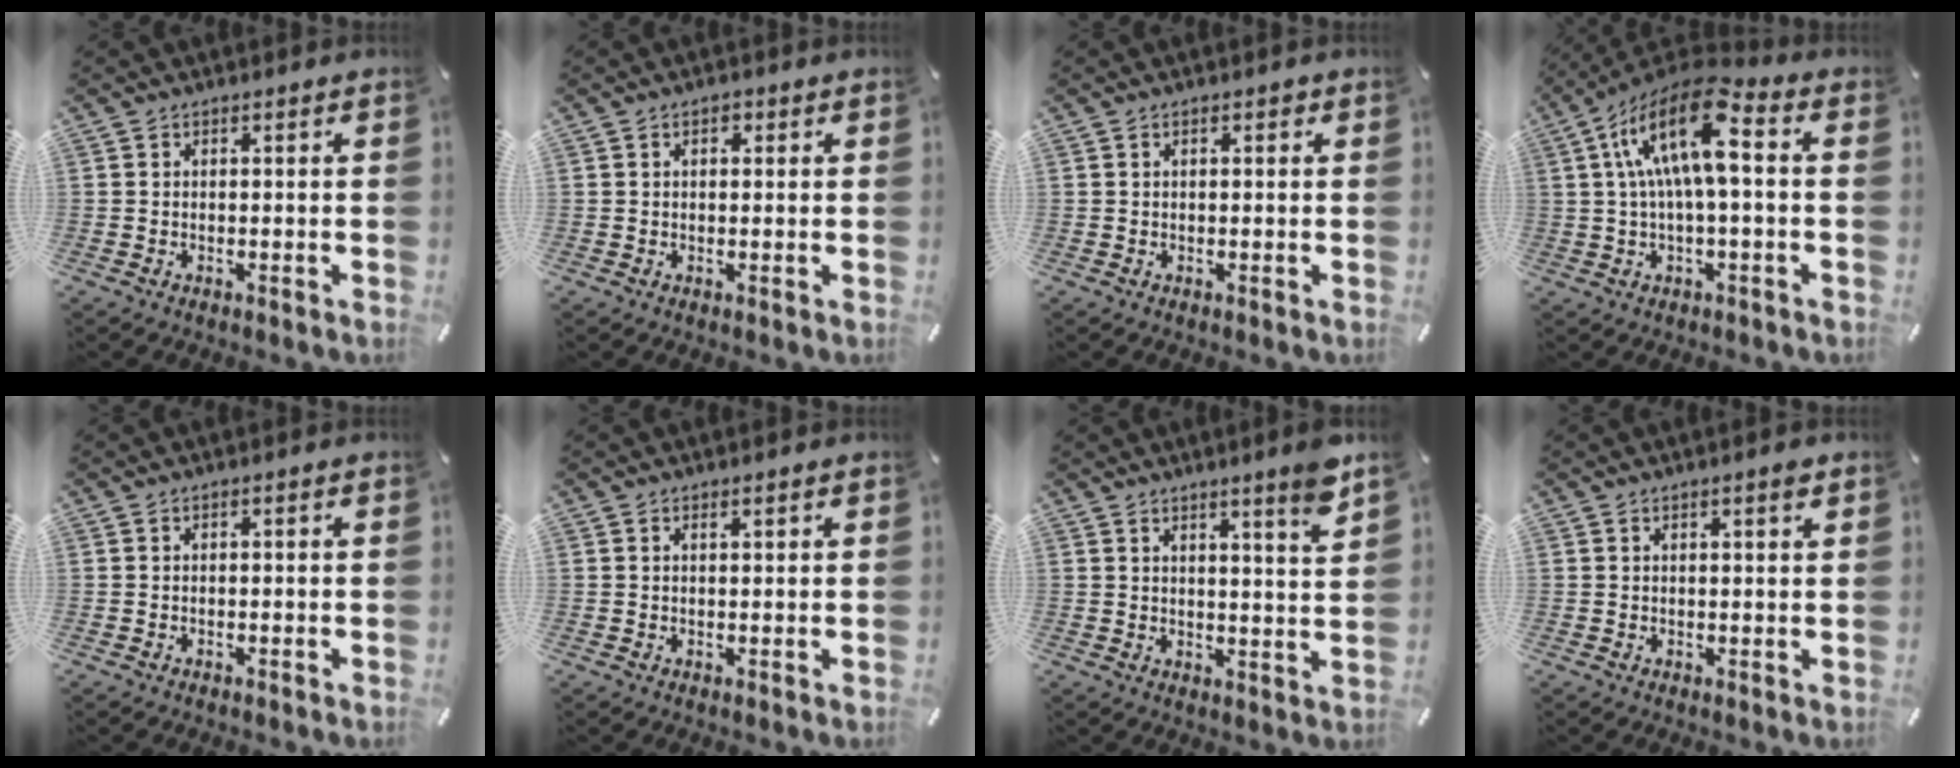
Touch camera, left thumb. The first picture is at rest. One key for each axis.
{"total": 2.1, "fx": 0.7, "fy": 1.3, "fz": 1.6, "tx": -0.025, "ty": 0.003, "tz": 0.009}
{"total": 1.2, "fx": 0.4, "fy": 0.7, "fz": 0.9, "tx": -0.020, "ty": 0.006, "tz": 0.005}
{"total": 17.0, "fx": 3.3, "fy": 6.5, "fz": 15.4, "tx": -0.300, "ty": -0.006, "tz": 0.053}
{"total": 0.0}
{"total": 0.7, "fx": 0.4, "fy": 0.2, "fz": 0.6, "tx": -0.011, "ty": 0.000, "tz": 0.007}
{"total": 6.7, "fx": 5.1, "fy": -0.2, "fz": 4.2, "tx": -0.063, "ty": -0.037, "tz": 0.082}
{"total": 1.7, "fx": 1.1, "fy": 0.2, "fz": 1.3, "tx": -0.026, "ty": 0.001, "tz": 0.018}